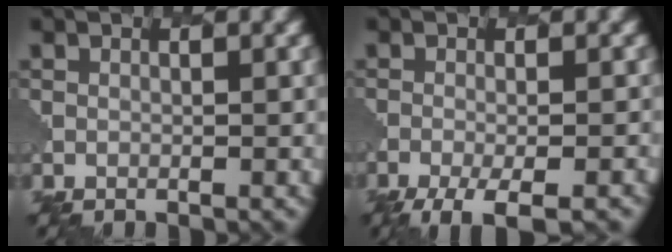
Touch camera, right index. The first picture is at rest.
{"total": 5.0, "force": [-3.3, 1.2, 3.6], "torque": [-0.055, -0.007, -0.054]}